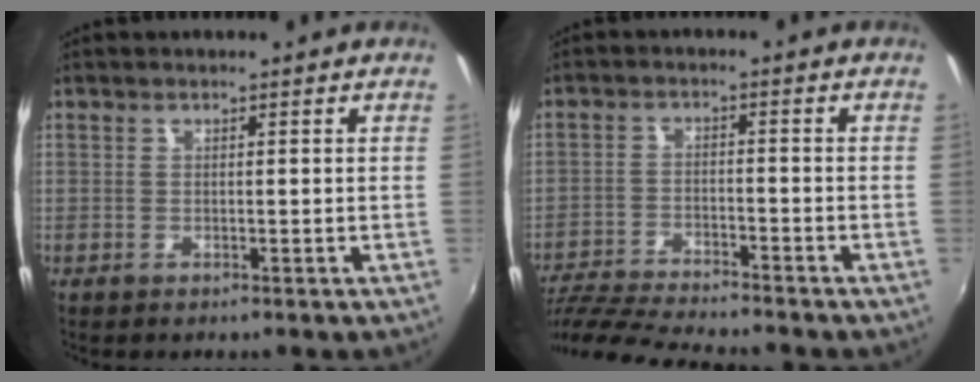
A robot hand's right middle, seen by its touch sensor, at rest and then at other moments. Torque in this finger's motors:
{"motor_torque": [1.07, -1.07, 0.10, 0.08]}